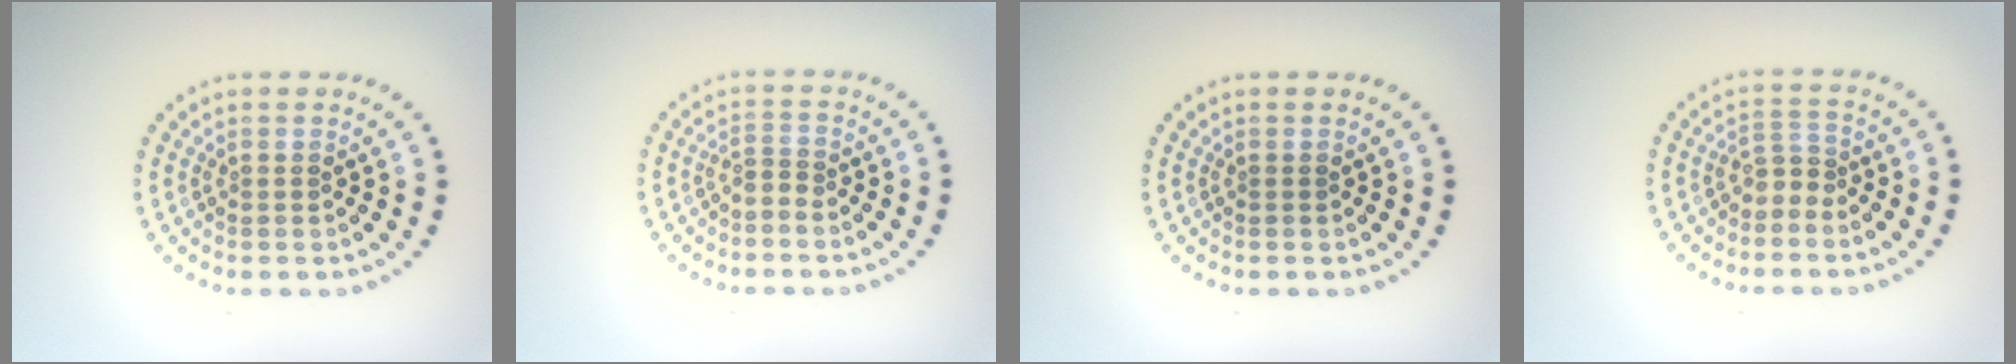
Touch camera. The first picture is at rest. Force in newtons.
{"total": 1.2, "press": 0.5, "slide": 1.0}
{"total": 0.0}
{"total": 1.7, "press": 1.1, "slide": 1.3}